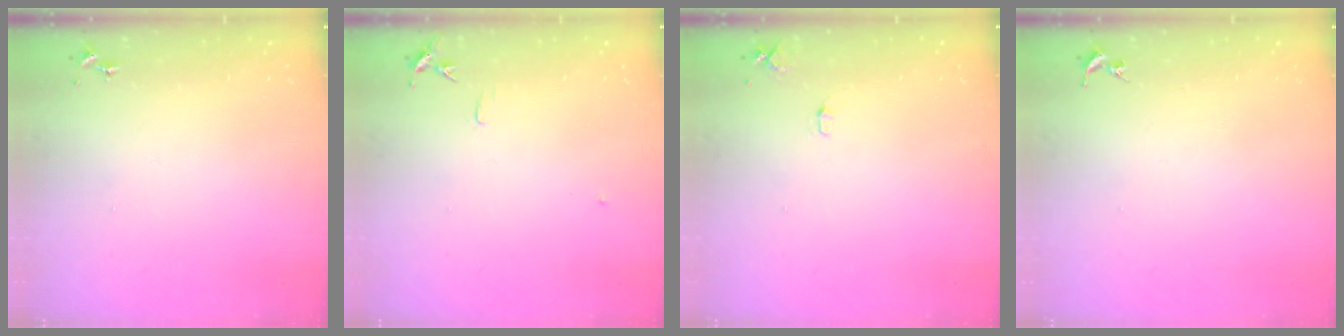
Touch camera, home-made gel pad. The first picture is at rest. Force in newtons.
{"total": 5.8, "press": 5.8, "slide": 0.6}
{"total": 5.2, "press": 5.1, "slide": 0.8}
{"total": 0.0}